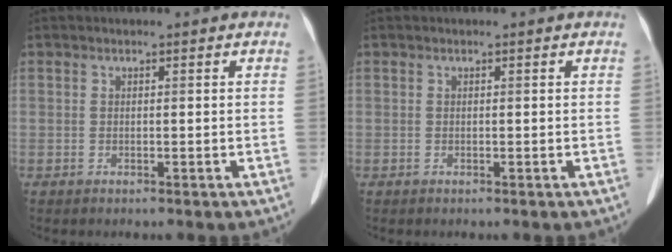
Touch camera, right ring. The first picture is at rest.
{"total": 0.0}